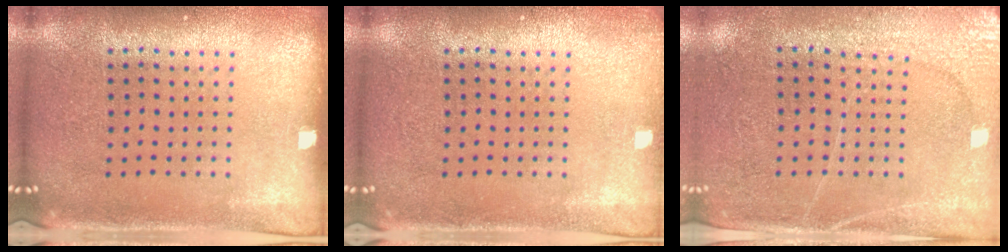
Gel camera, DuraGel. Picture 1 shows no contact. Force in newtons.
{"total": 0.9, "press": 0.8, "slide": 0.2}
{"total": 2.9, "press": 2.7, "slide": 1.1}